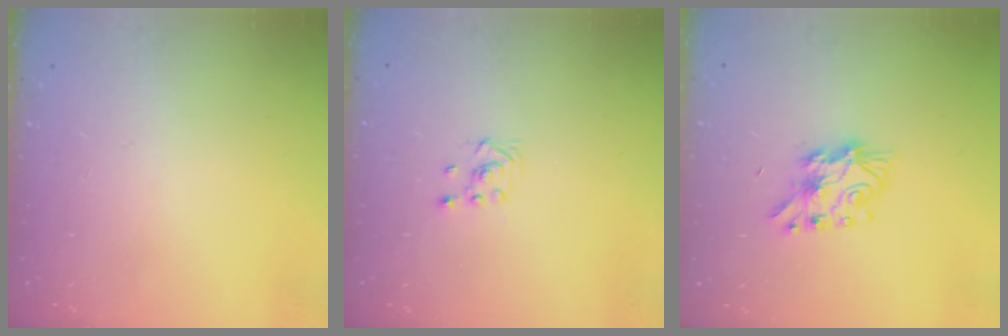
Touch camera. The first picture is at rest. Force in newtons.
{"total": 1.6, "press": 1.4, "slide": 0.9}
{"total": 7.2, "press": 7.2, "slide": 0.2}